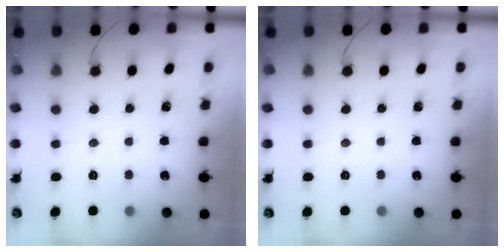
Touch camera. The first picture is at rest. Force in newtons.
{"total": 0.0}